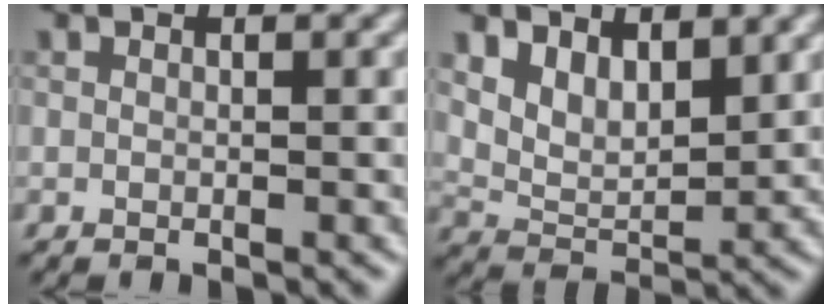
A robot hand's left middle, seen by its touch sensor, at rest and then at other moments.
{"total": 4.3, "force": [2.8, 2.2, 2.5], "torque": [-0.052, -0.012, 0.055]}